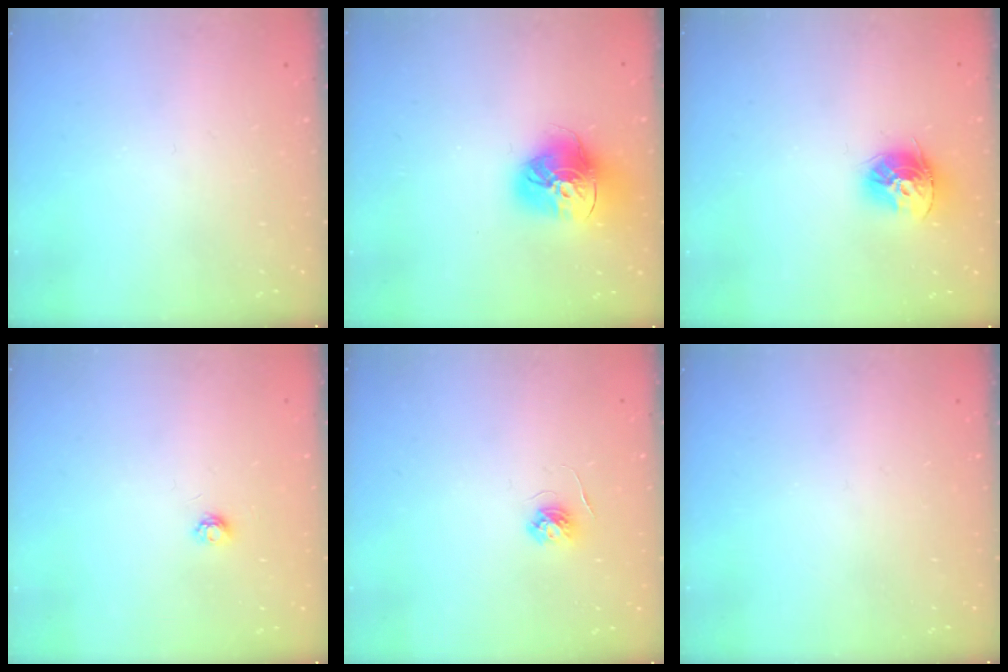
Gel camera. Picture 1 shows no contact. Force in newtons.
{"total": 17.3, "press": 17.2, "slide": 1.8}
{"total": 12.2, "press": 12.1, "slide": 1.1}
{"total": 3.9, "press": 3.8, "slide": 0.5}
{"total": 4.4, "press": 4.4, "slide": 0.5}
{"total": 0.0}